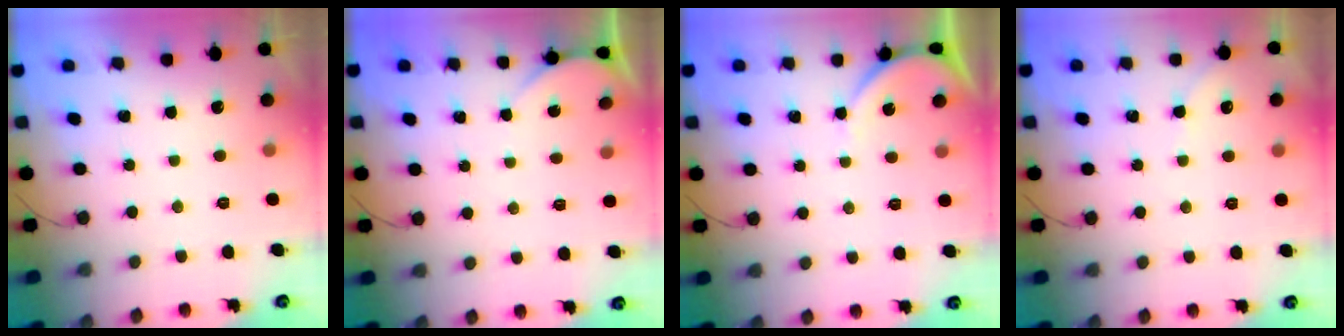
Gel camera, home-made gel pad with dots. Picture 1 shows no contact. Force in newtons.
{"total": 2.4, "press": 2.4, "slide": 0.3}
{"total": 4.0, "press": 3.9, "slide": 0.6}
{"total": 1.7, "press": 1.6, "slide": 0.3}